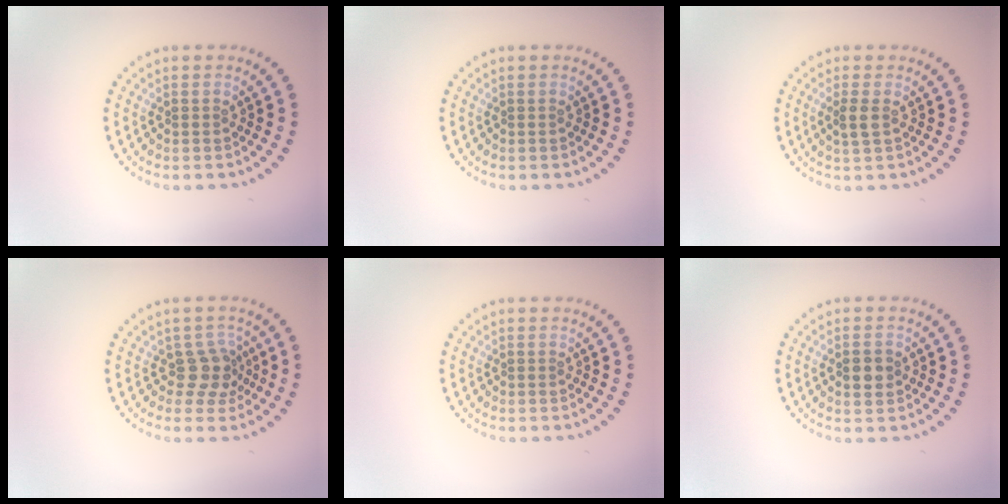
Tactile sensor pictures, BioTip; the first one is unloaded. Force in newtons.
{"total": 0.0}
{"total": 1.4, "press": 1.3, "slide": 0.4}
{"total": 2.6, "press": 2.0, "slide": 1.6}
{"total": 0.0}
{"total": 2.4, "press": 2.4, "slide": 0.2}